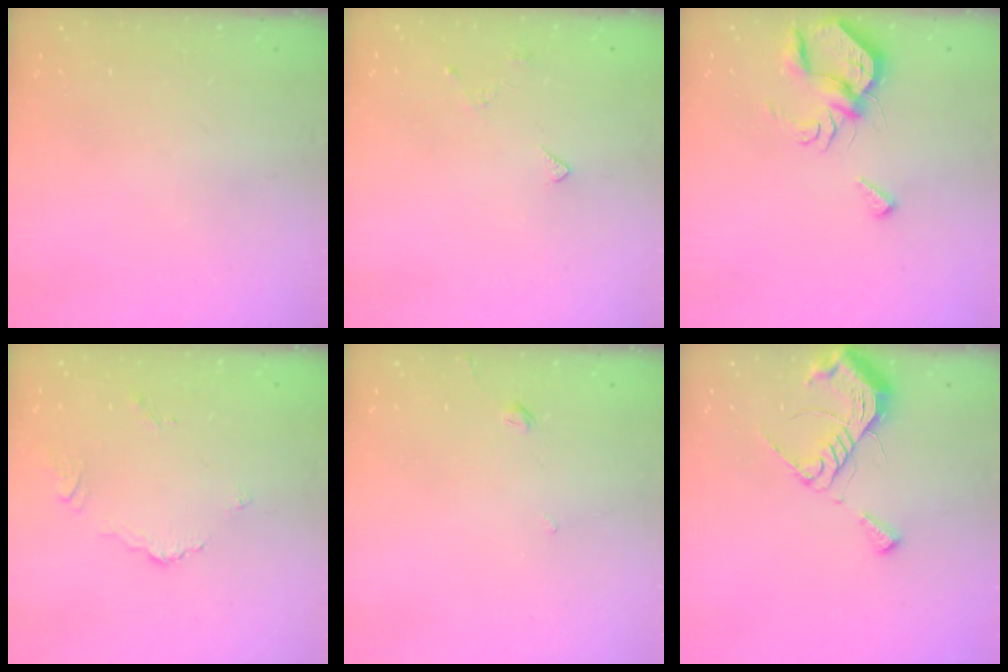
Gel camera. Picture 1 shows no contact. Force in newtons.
{"total": 3.1, "press": 3.1, "slide": 0.5}
{"total": 7.5, "press": 7.5, "slide": 0.6}
{"total": 3.7, "press": 3.7, "slide": 0.4}
{"total": 2.0, "press": 1.9, "slide": 0.5}
{"total": 10.0, "press": 10.0, "slide": 0.7}